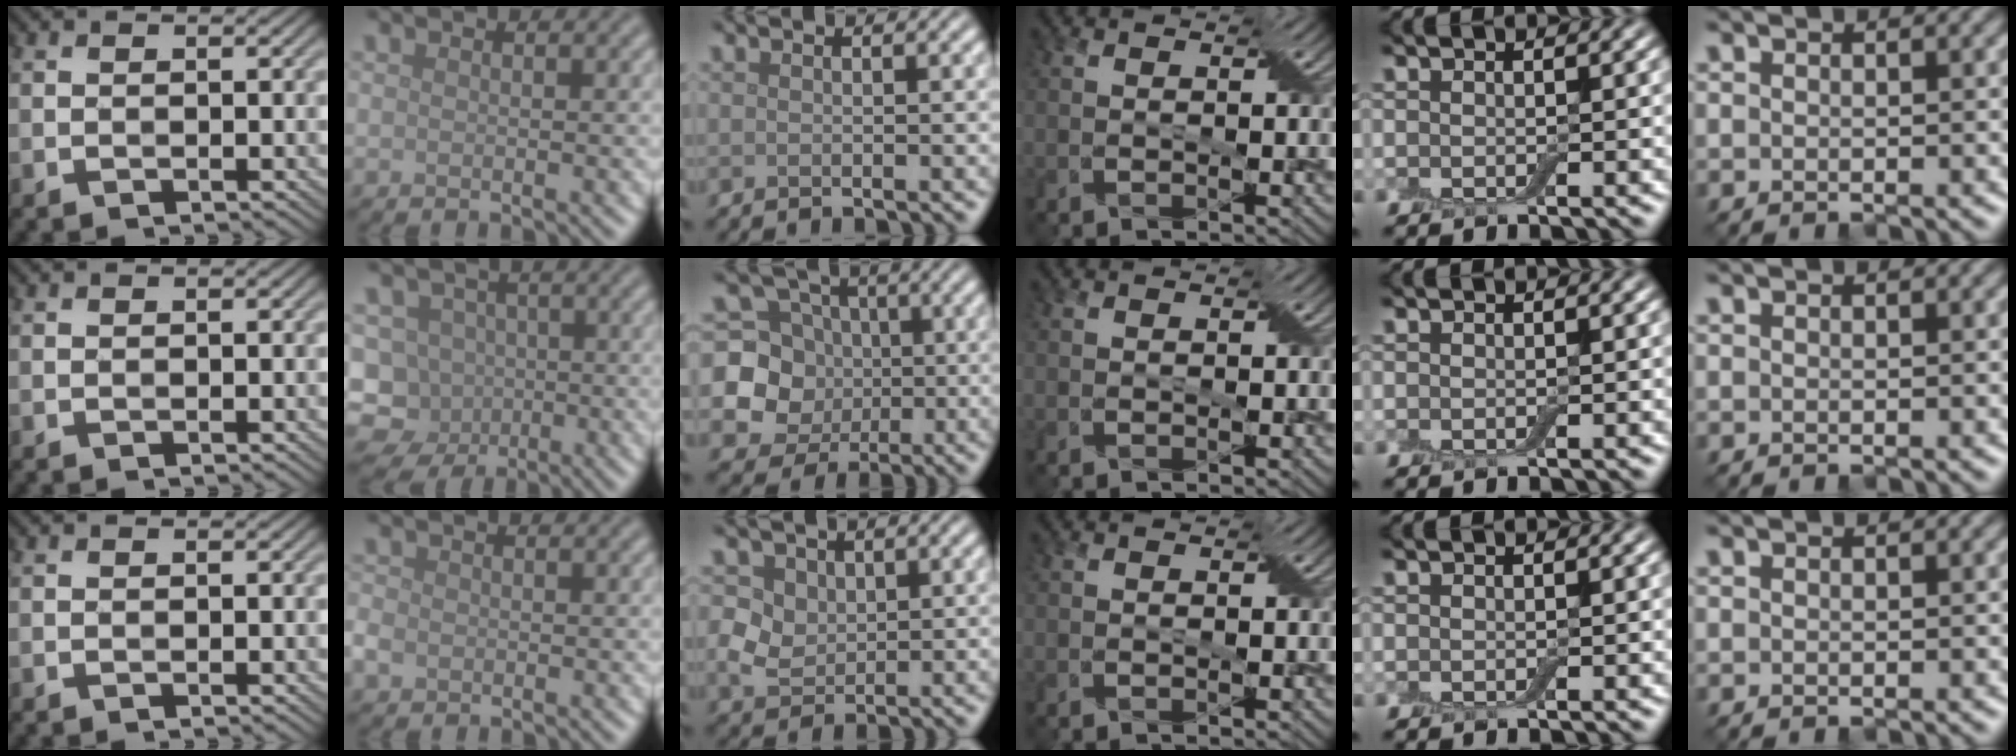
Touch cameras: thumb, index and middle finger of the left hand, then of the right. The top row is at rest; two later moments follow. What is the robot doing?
{"motion": "press", "object": "electronic device side button"}